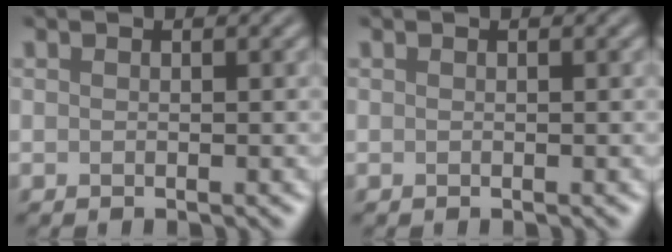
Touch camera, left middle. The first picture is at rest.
{"total": 0.0}